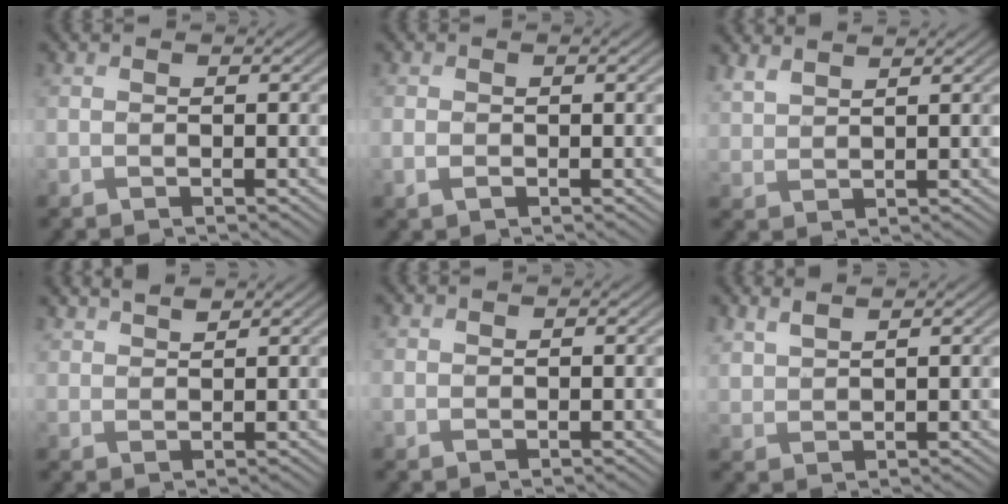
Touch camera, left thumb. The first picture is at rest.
{"total": 2.1, "force": [-0.4, 1.2, 1.7], "torque": [-0.038, -0.006, -0.003]}
{"total": 3.1, "force": [2.8, 0.7, 1.2], "torque": [-0.033, 0.003, 0.064]}
{"total": 2.7, "force": [2.3, 0.7, 1.1], "torque": [-0.026, 0.004, 0.052]}
{"total": 0.5, "force": [0.4, 0.3, 0.1], "torque": [-0.002, 0.000, 0.009]}
{"total": 2.7, "force": [2.3, 0.6, 1.3], "torque": [-0.033, 0.002, 0.055]}